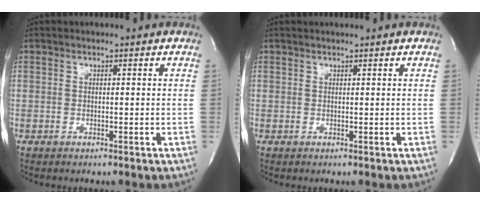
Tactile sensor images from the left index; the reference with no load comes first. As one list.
[{"total": 1.1, "force": [0.9, -0.1, 0.5], "torque": [-0.009, 0.006, 0.018]}]